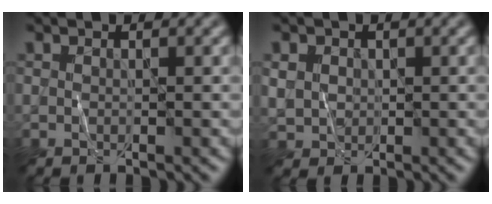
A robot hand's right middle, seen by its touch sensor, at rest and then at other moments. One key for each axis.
{"total": 2.4, "fx": 0.7, "fy": 2.1, "fz": 1.0, "tx": -0.031, "ty": 0.001, "tz": 0.020}